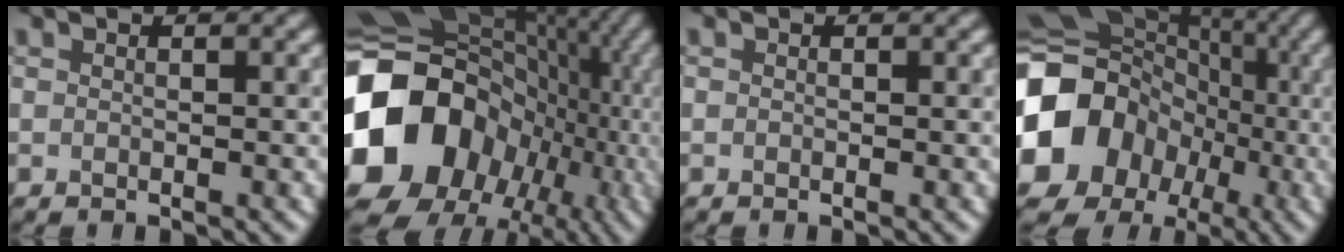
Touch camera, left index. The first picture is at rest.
{"total": 21.3, "force": [-3.2, 18.3, 10.4], "torque": [-0.232, -0.018, -0.067]}
{"total": 0.0}
{"total": 16.9, "force": [-3.2, 14.8, 7.5], "torque": [-0.172, -0.006, -0.100]}